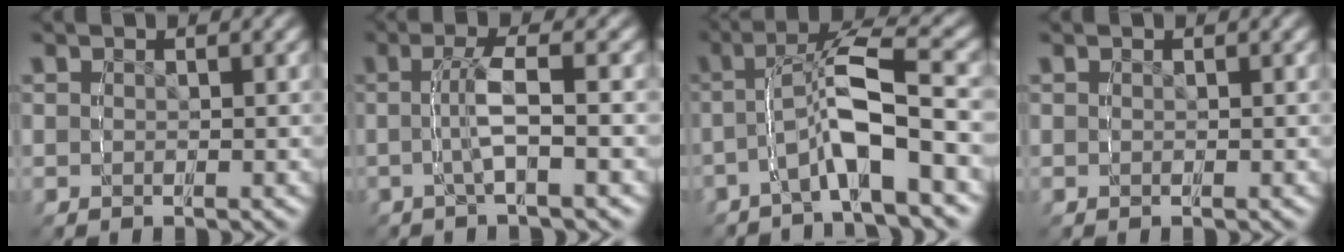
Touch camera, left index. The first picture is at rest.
{"total": 2.8, "force": [-0.2, -0.3, 2.8], "torque": [-0.055, 0.011, -0.007]}
{"total": 4.6, "force": [-1.2, 0.5, 4.4], "torque": [-0.088, 0.015, -0.022]}
{"total": 0.0}